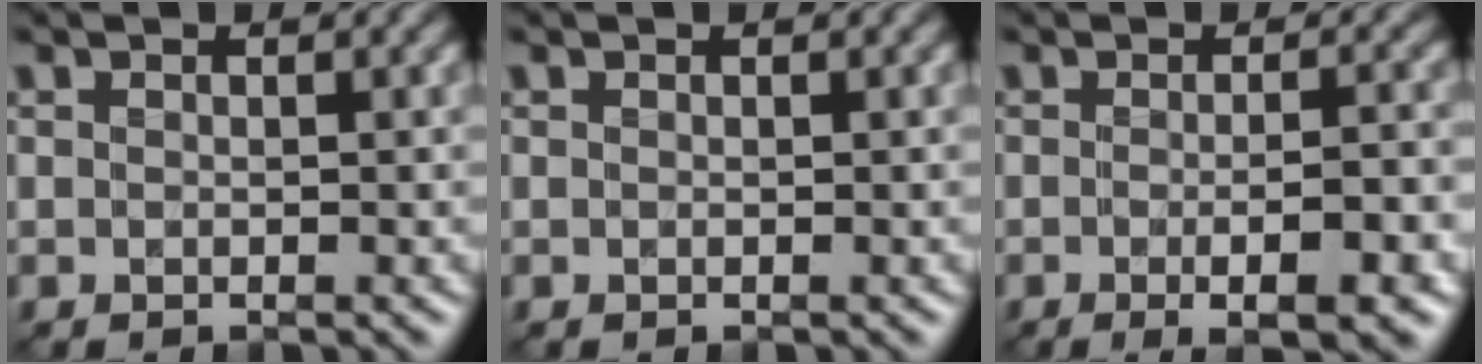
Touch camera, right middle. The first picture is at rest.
{"total": 0.0}
{"total": 5.1, "force": [-1.6, 1.3, 4.6], "torque": [-0.054, -0.003, -0.014]}